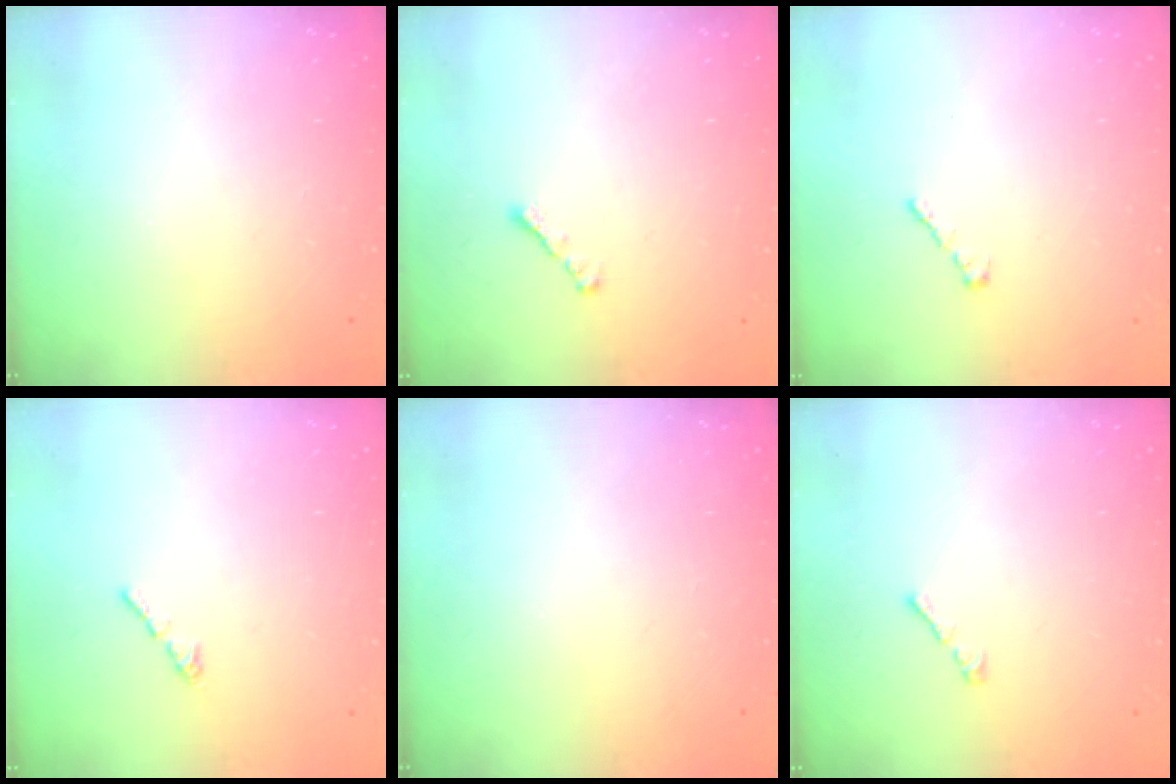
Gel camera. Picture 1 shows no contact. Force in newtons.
{"total": 1.8, "press": 1.7, "slide": 0.6}
{"total": 1.4, "press": 1.3, "slide": 0.5}
{"total": 0.7, "press": 0.6, "slide": 0.4}
{"total": 0.0}
{"total": 1.1, "press": 0.9, "slide": 0.5}